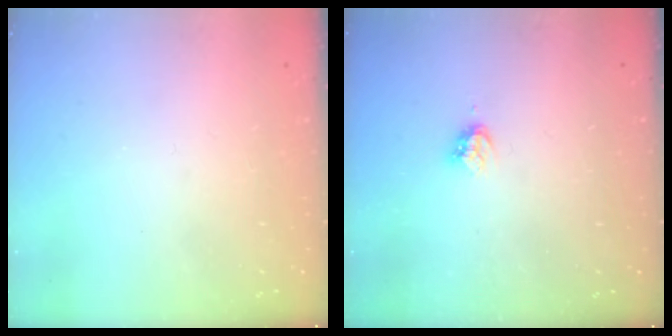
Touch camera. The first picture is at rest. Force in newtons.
{"total": 3.6, "press": 3.5, "slide": 0.6}